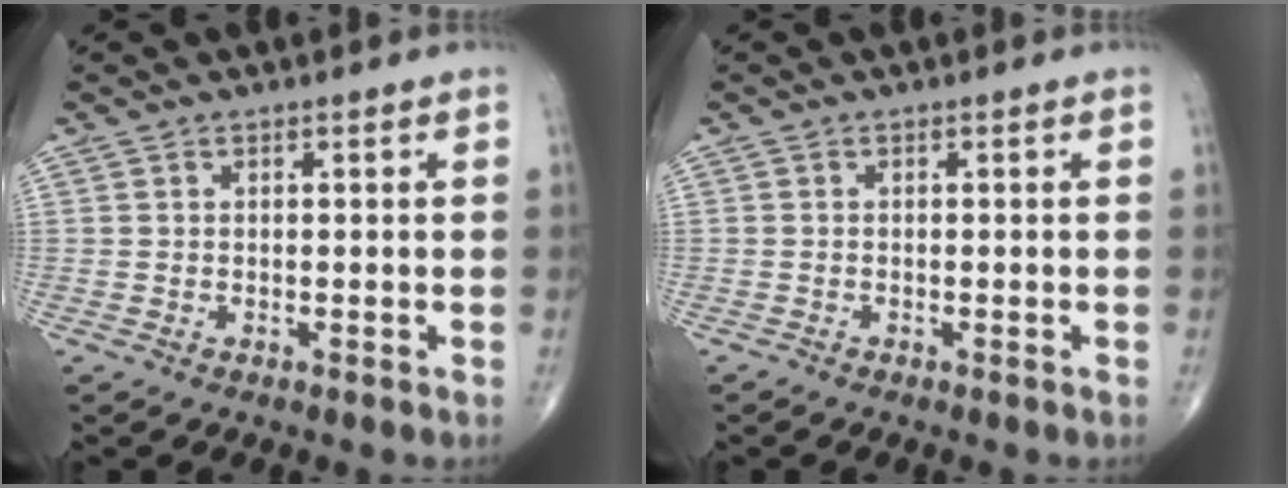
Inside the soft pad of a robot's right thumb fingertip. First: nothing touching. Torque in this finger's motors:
{"motor_torque": [-0.09, -0.02, -0.33, -0.23, -0.01]}